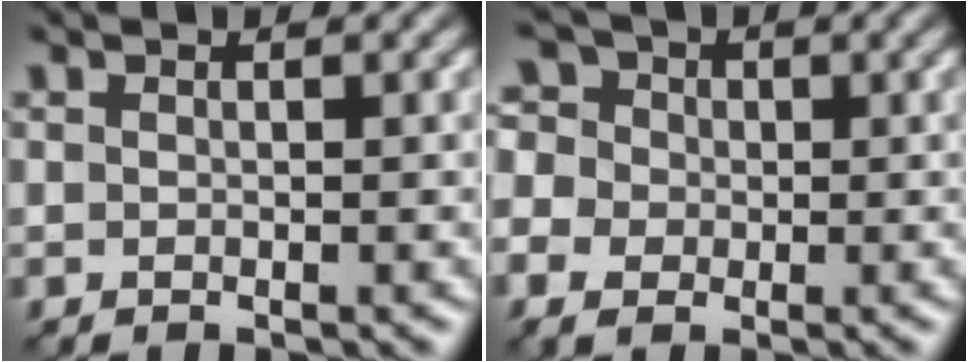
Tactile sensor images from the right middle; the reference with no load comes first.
{"total": 6.1, "force": [-0.6, 5.2, 3.0], "torque": [-0.069, 0.020, -0.035]}